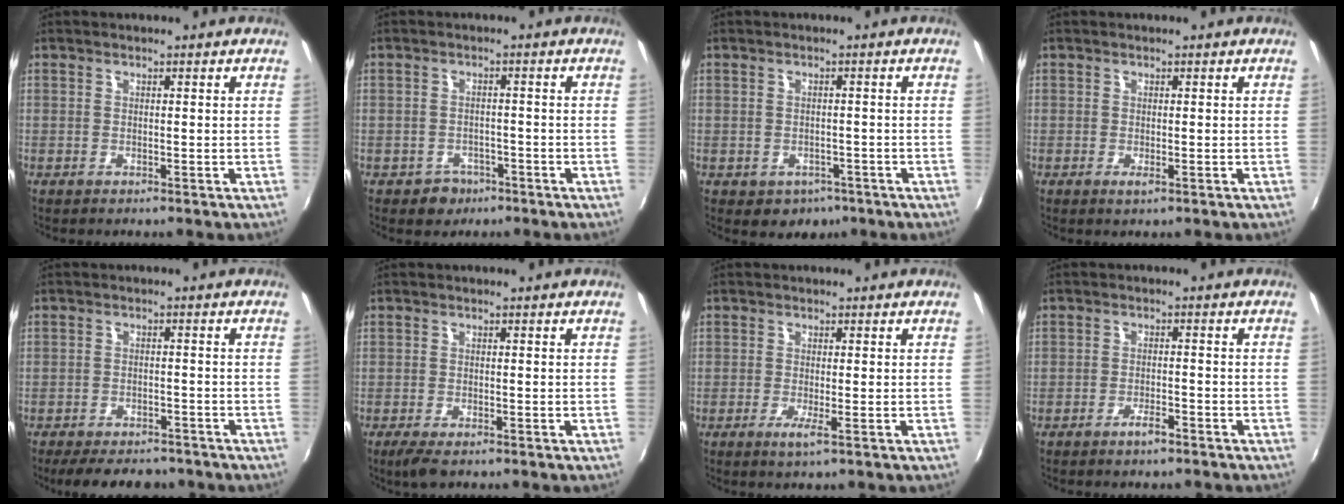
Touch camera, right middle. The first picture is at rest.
{"total": 4.1, "force": [-2.4, 3.2, 0.6], "torque": [-0.025, 0.004, -0.030]}
{"total": 4.7, "force": [-2.4, 3.7, 1.6], "torque": [-0.041, -0.008, -0.024]}
{"total": 0.9, "force": [-0.3, 0.1, 0.9], "torque": [-0.016, -0.004, -0.006]}
{"total": 10.6, "force": [-8.7, 4.0, 4.6], "torque": [-0.102, -0.018, -0.127]}
{"total": 3.1, "force": [-2.1, 0.8, 2.2], "torque": [-0.046, -0.014, -0.037]}
{"total": 2.0, "force": [-0.8, -0.3, 1.8], "torque": [-0.039, -0.009, -0.017]}
{"total": 2.6, "force": [-2.1, 0.6, 1.4], "torque": [-0.036, -0.001, -0.037]}